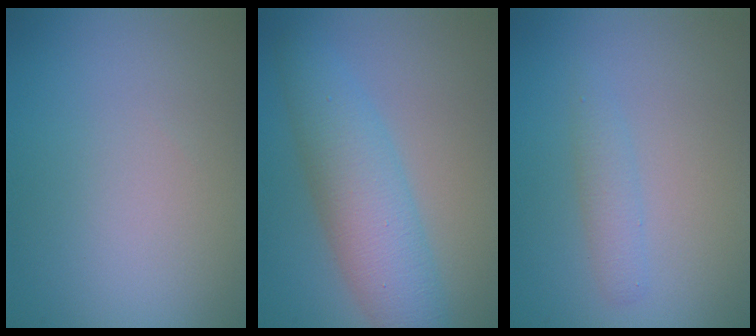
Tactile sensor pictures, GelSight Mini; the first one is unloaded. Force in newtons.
{"total": 6.2, "press": 6.2, "slide": 0.2}
{"total": 1.4, "press": 1.4, "slide": 0.1}